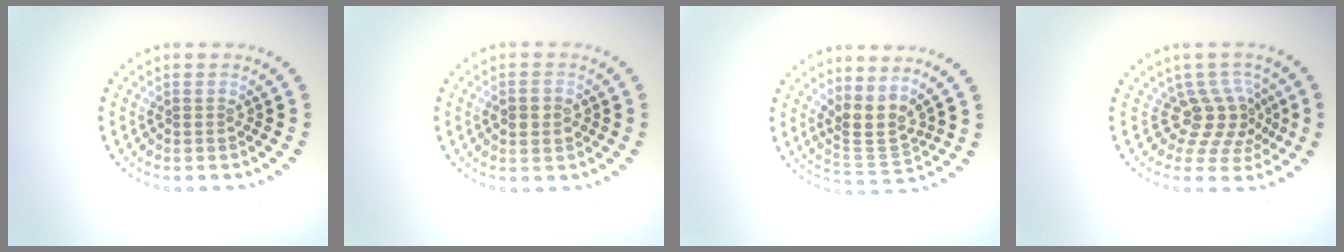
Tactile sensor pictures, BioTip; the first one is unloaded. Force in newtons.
{"total": 2.0, "press": 2.0, "slide": 0.1}
{"total": 3.2, "press": 2.4, "slide": 2.1}
{"total": 3.9, "press": 2.9, "slide": 2.6}